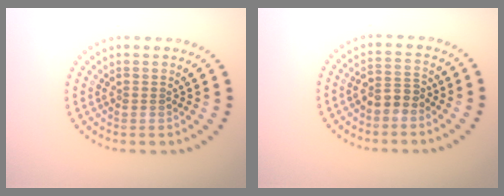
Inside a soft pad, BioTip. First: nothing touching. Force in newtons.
{"total": 2.5, "press": 2.3, "slide": 1.0}